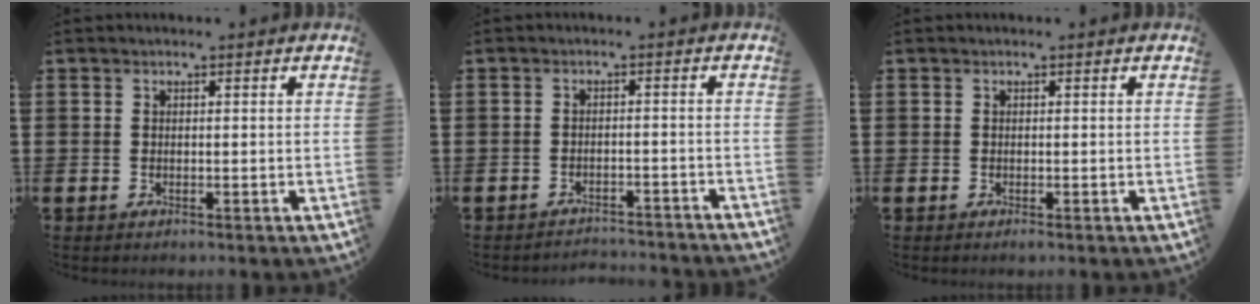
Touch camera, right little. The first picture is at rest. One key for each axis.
{"total": 2.0, "fx": -2.0, "fy": -0.1, "fz": -0.2, "tx": -0.002, "ty": 0.005, "tz": -0.044}
{"total": 0.0}